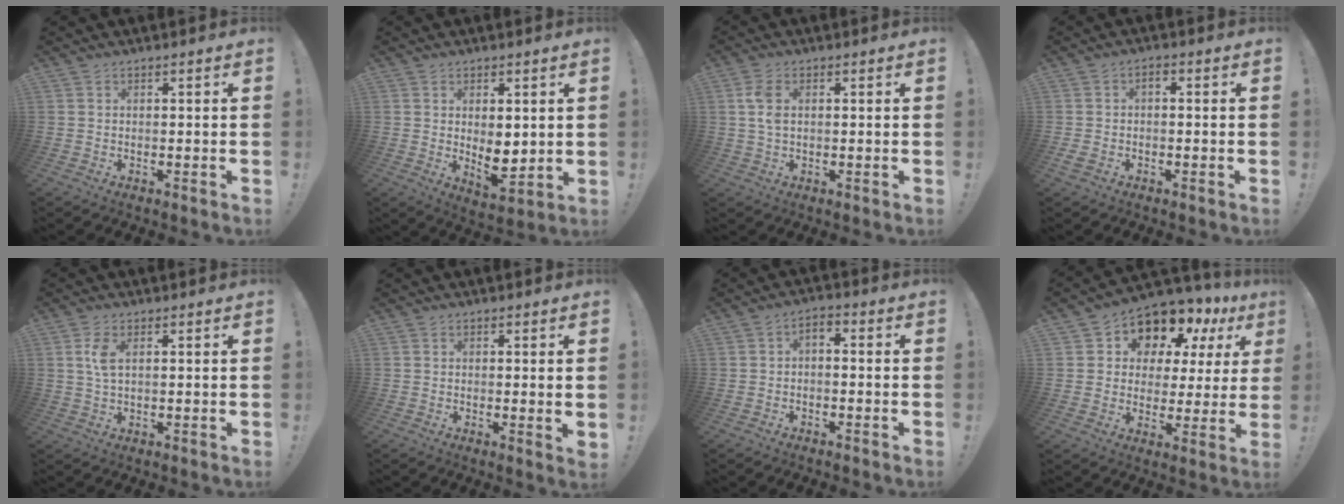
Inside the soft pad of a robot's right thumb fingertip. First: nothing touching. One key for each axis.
{"total": 7.1, "fx": 0.7, "fy": 4.1, "fz": 5.8, "tx": -0.076, "ty": -0.018, "tz": 0.019}
{"total": 4.9, "fx": 1.1, "fy": 2.9, "fz": 3.8, "tx": -0.067, "ty": 0.001, "tz": 0.017}
{"total": 2.4, "fx": -1.1, "fy": 1.4, "fz": 1.7, "tx": -0.038, "ty": 0.004, "tz": -0.021}
{"total": 4.5, "fx": 1.3, "fy": 2.0, "fz": 3.8, "tx": -0.068, "ty": -0.006, "tz": 0.018}
{"total": 1.6, "fx": 0.9, "fy": 0.0, "fz": 1.3, "tx": -0.009, "ty": -0.007, "tz": 0.012}
{"total": 2.6, "fx": -1.6, "fy": 1.2, "fz": 1.7, "tx": -0.038, "ty": 0.005, "tz": -0.031}
{"total": 10.3, "fx": 7.0, "fy": 6.5, "fz": 3.7, "tx": -0.052, "ty": -0.066, "tz": 0.127}